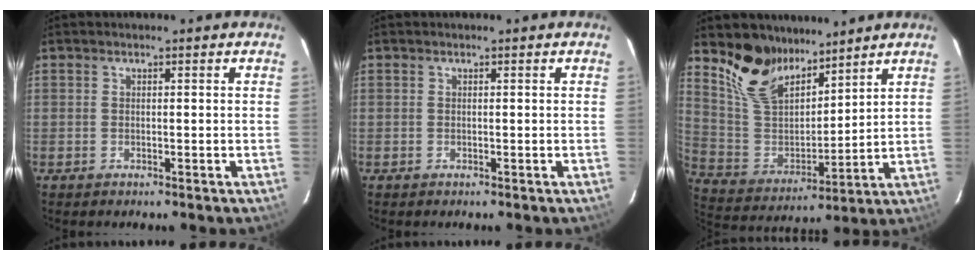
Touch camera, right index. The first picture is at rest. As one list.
[{"total": 0.0}, {"total": 13.9, "force": [10.7, 6.6, 5.8], "torque": [-0.127, 0.002, 0.219]}]